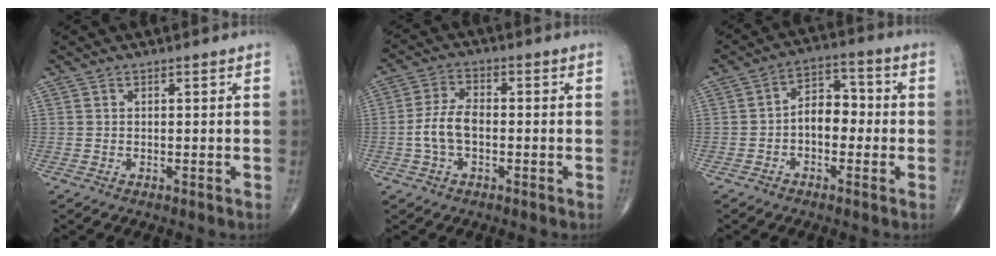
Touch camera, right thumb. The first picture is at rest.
{"total": 6.5, "force": [-1.2, 3.6, 5.2], "torque": [-0.113, 0.019, -0.027]}
{"total": 7.4, "force": [-1.1, 4.9, 5.5], "torque": [-0.062, 0.031, -0.031]}